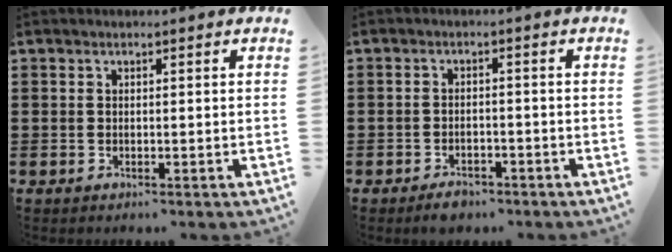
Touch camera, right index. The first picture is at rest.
{"total": 2.2, "force": [-2.0, 0.7, 0.5], "torque": [-0.014, 0.002, -0.041]}